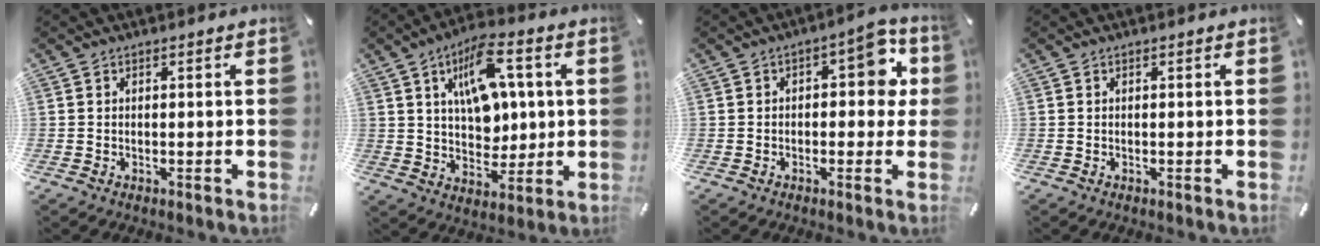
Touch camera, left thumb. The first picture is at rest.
{"total": 14.3, "force": [4.7, 9.0, 10.0], "torque": [-0.151, -0.005, 0.081]}
{"total": 8.7, "force": [1.6, 4.9, 7.0], "torque": [-0.079, -0.004, 0.017]}
{"total": 0.0}